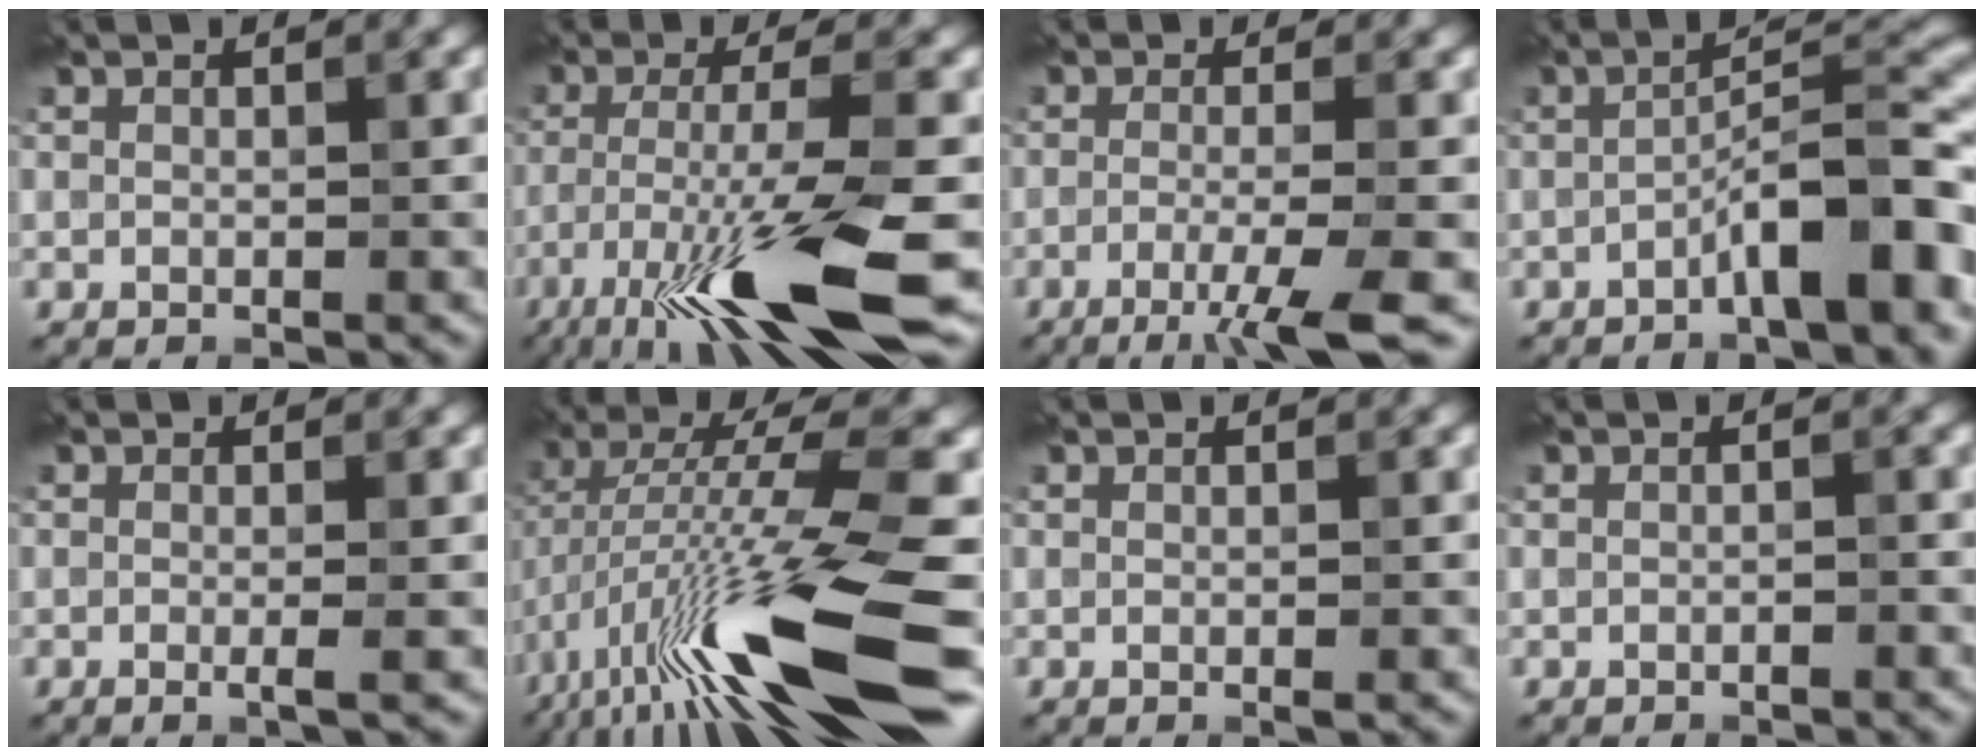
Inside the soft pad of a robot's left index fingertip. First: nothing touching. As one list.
[{"total": 11.5, "force": [-6.5, 1.7, 9.4], "torque": [-0.160, -0.008, -0.116]}, {"total": 5.0, "force": [-2.4, 0.7, 4.4], "torque": [-0.067, -0.005, -0.051]}, {"total": 7.8, "force": [-3.6, 1.7, 6.7], "torque": [-0.102, 0.024, -0.063]}, {"total": 1.5, "force": [-0.2, 0.3, 1.5], "torque": [-0.021, -0.007, -0.010]}, {"total": 14.3, "force": [-6.2, 2.2, 12.7], "torque": [-0.230, 0.015, -0.096]}, {"total": 0.6, "force": [-0.1, 0.0, 0.6], "torque": [-0.008, -0.004, -0.001]}, {"total": 0.5, "force": [-0.3, 0.1, 0.4], "torque": [-0.005, 0.001, -0.007]}]